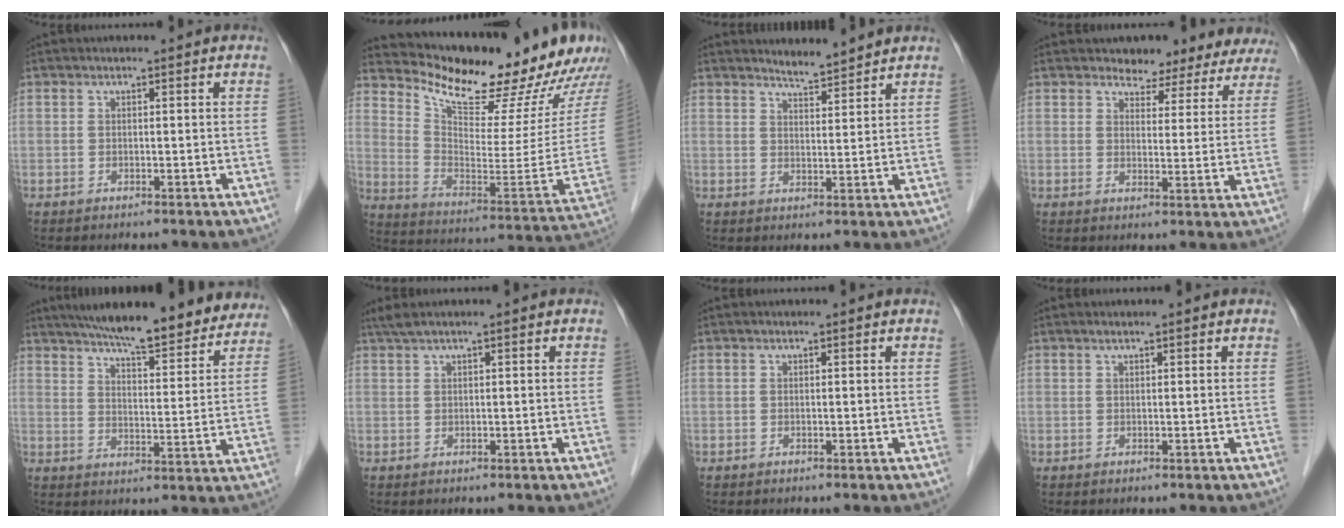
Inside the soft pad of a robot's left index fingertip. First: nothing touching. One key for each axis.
{"total": 25.3, "fx": 21.7, "fy": 5.3, "fz": 11.9, "tx": -0.188, "ty": -0.072, "tz": 0.299}
{"total": 3.6, "fx": 3.5, "fy": 0.1, "fz": 0.5, "tx": -0.017, "ty": 0.001, "tz": 0.059}
{"total": 10.7, "fx": 9.7, "fy": 4.0, "fz": 2.0, "tx": 0.004, "ty": -0.006, "tz": 0.093}
{"total": 20.4, "fx": 18.0, "fy": 3.3, "fz": 9.1, "tx": -0.130, "ty": -0.005, "tz": 0.233}
{"total": 1.9, "fx": 1.3, "fy": -0.2, "fz": 1.3, "tx": -0.035, "ty": 0.022, "tz": 0.032}
{"total": 0.0}
{"total": 0.5, "fx": 0.4, "fy": 0.0, "fz": 0.2, "tx": -0.013, "ty": 0.005, "tz": 0.012}